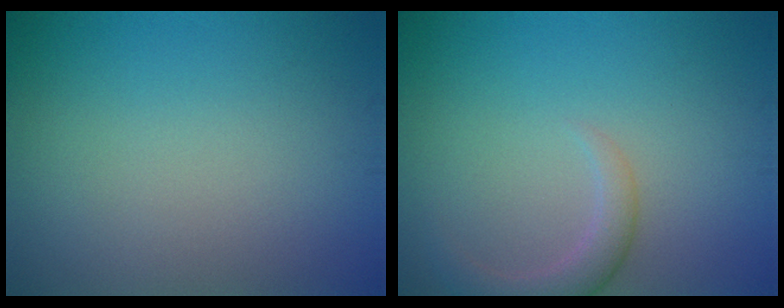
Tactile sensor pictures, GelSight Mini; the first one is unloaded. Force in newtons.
{"total": 2.6, "press": 2.5, "slide": 0.4}